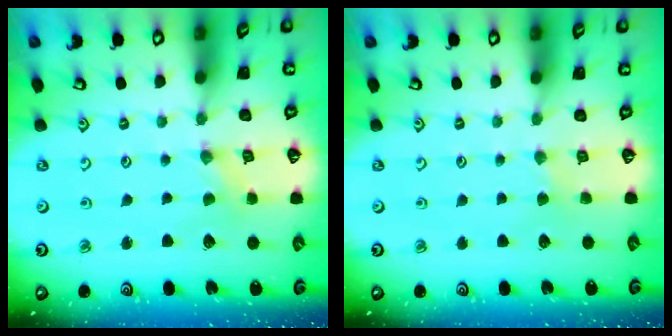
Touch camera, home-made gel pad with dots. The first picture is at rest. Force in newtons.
{"total": 2.0, "press": 1.9, "slide": 0.3}